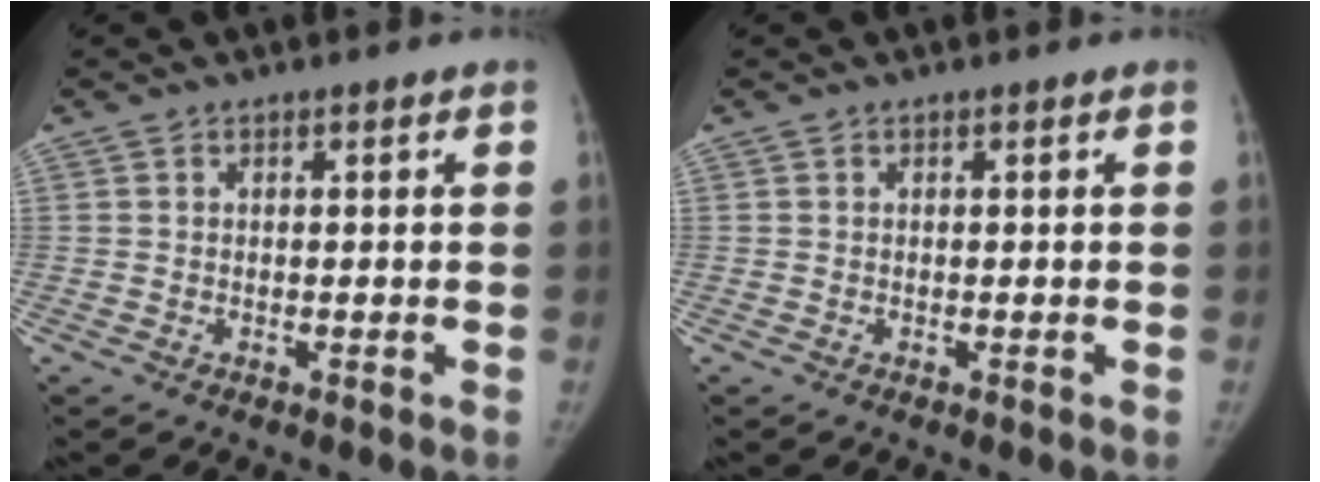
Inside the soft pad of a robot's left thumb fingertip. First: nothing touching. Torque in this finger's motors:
{"motor_torque": [0.00, 0.00, -0.18, -0.19, 0.00]}